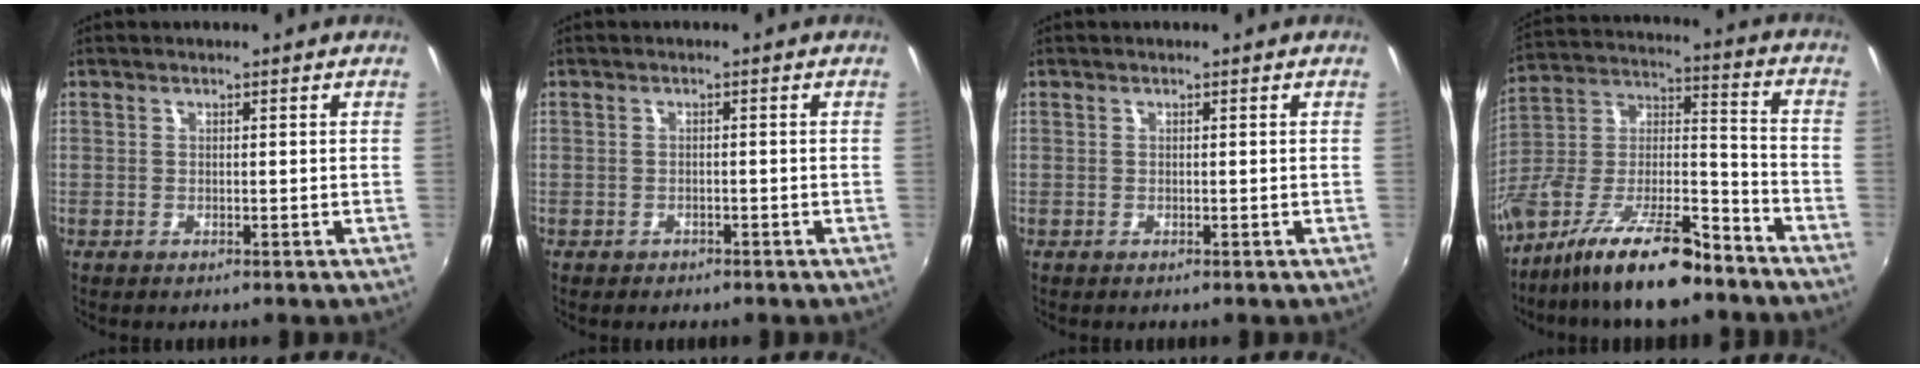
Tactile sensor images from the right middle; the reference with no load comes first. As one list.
[{"total": 1.6, "force": [-1.2, 1.0, 0.4], "torque": [-0.010, -0.003, -0.017]}, {"total": 0.0}, {"total": 19.0, "force": [-13.9, 4.8, 12.1], "torque": [-0.228, -0.004, -0.242]}]